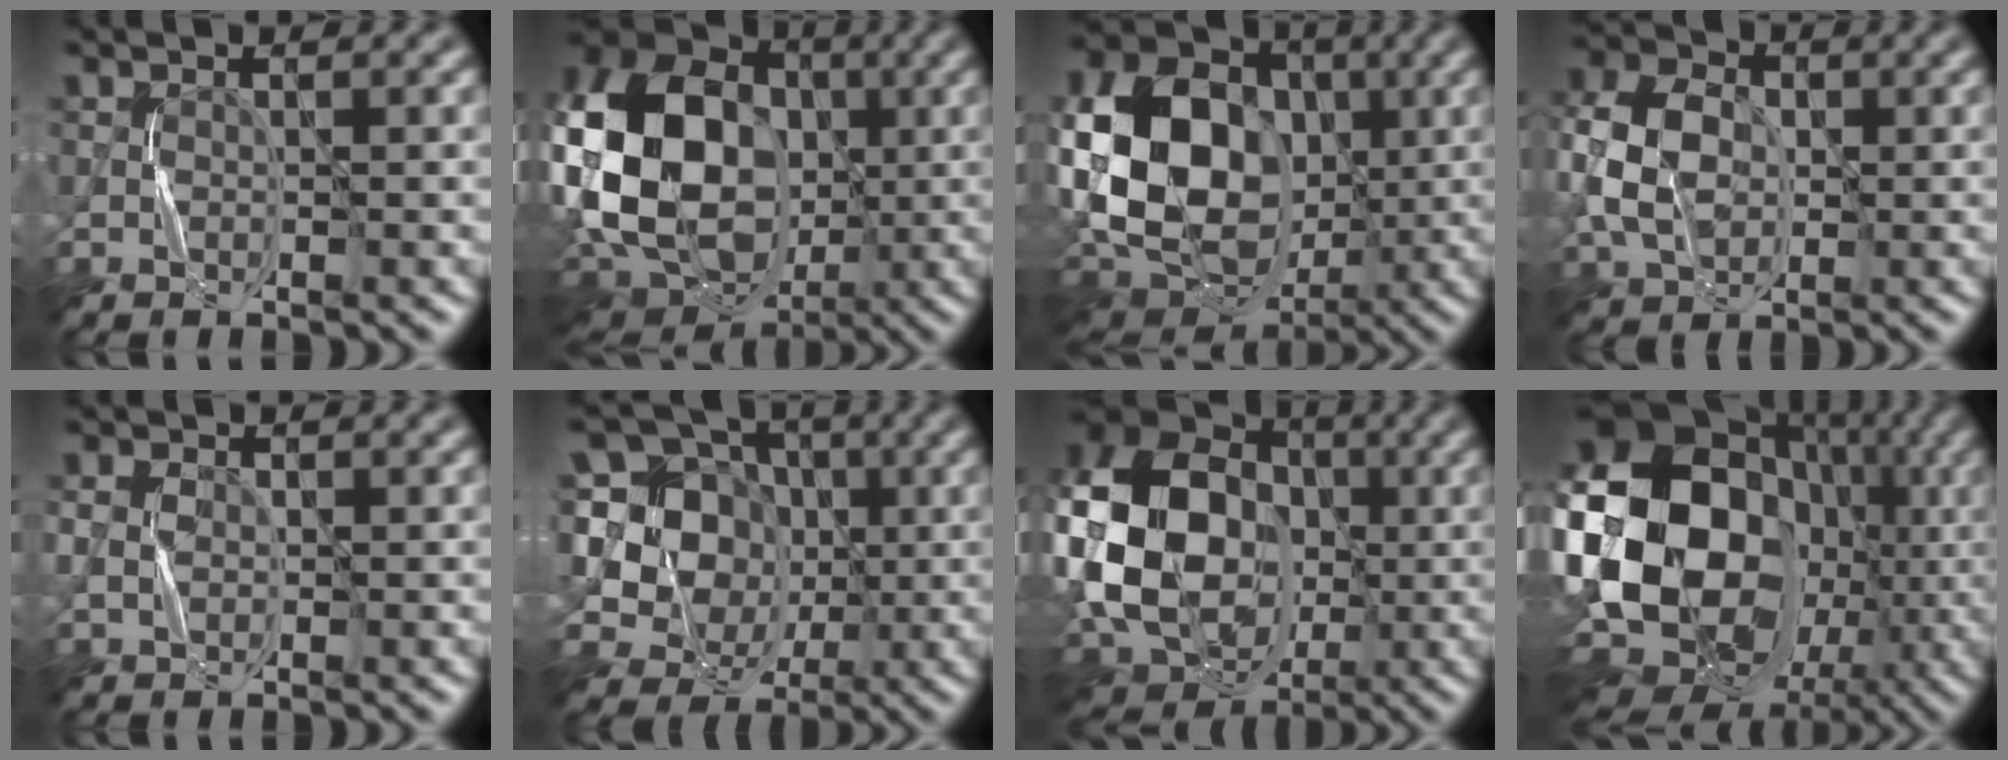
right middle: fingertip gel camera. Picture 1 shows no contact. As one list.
[{"total": 19.5, "force": [-0.7, 14.9, 12.6], "torque": [-0.264, 0.013, -0.028]}, {"total": 17.0, "force": [0.4, 12.8, 11.2], "torque": [-0.220, 0.007, 0.012]}, {"total": 7.6, "force": [-0.1, 5.8, 5.0], "torque": [-0.131, 0.011, -0.010]}, {"total": 1.8, "force": [0.1, 1.4, 1.1], "torque": [-0.026, 0.005, 0.001]}, {"total": 13.1, "force": [1.6, 11.6, 5.7], "torque": [-0.165, 0.043, 0.010]}, {"total": 20.2, "force": [-1.3, 15.8, 12.5], "torque": [-0.269, 0.010, -0.045]}, {"total": 22.5, "force": [-2.7, 17.0, 14.4], "torque": [-0.279, 0.005, -0.075]}]